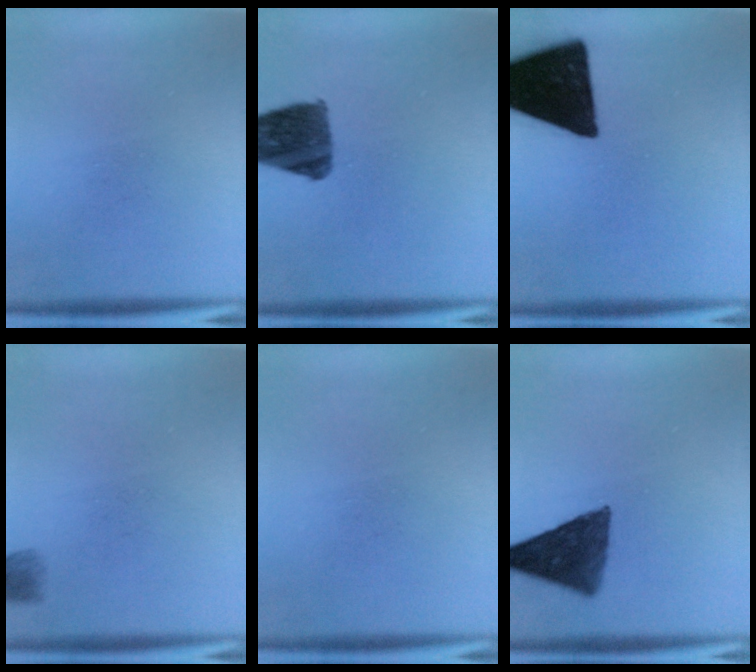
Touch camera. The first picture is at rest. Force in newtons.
{"total": 10.8}
{"total": 19.0}
{"total": 2.2}
{"total": 0.0}
{"total": 10.4}